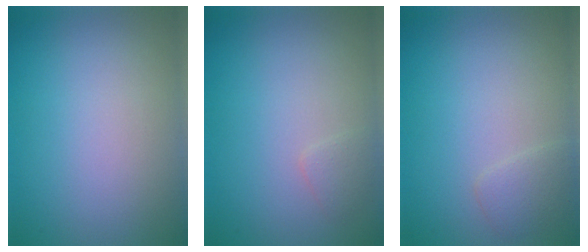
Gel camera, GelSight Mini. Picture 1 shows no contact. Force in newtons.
{"total": 0.9, "press": 0.9, "slide": 0.1}
{"total": 1.4, "press": 1.4, "slide": 0.1}